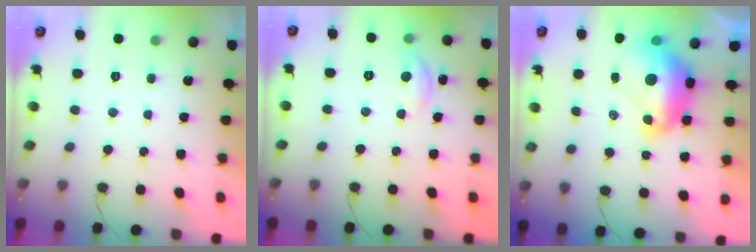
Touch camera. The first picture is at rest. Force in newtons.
{"total": 6.0, "press": 5.9, "slide": 0.5}
{"total": 12.8, "press": 12.7, "slide": 1.4}